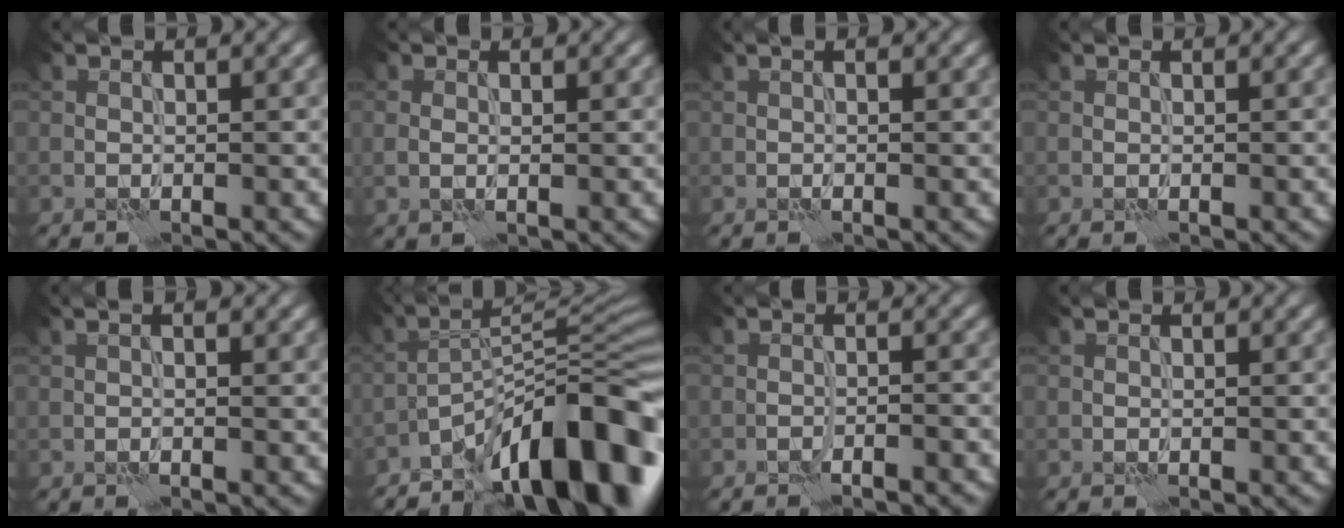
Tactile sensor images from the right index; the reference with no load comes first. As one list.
[{"total": 1.4, "force": [0.1, 0.8, 1.1], "torque": [-0.022, -0.001, 0.005]}, {"total": 1.5, "force": [0.5, 0.4, 1.3], "torque": [-0.014, -0.007, 0.002]}, {"total": 0.0}, {"total": 1.5, "force": [0.5, 0.4, 1.4], "torque": [-0.015, -0.006, 0.000]}, {"total": 13.6, "force": [-8.7, 3.8, 9.7], "torque": [-0.129, 0.016, -0.154]}, {"total": 1.8, "force": [-1.5, 0.1, 0.9], "torque": [-0.013, 0.012, -0.028]}, {"total": 0.0}]